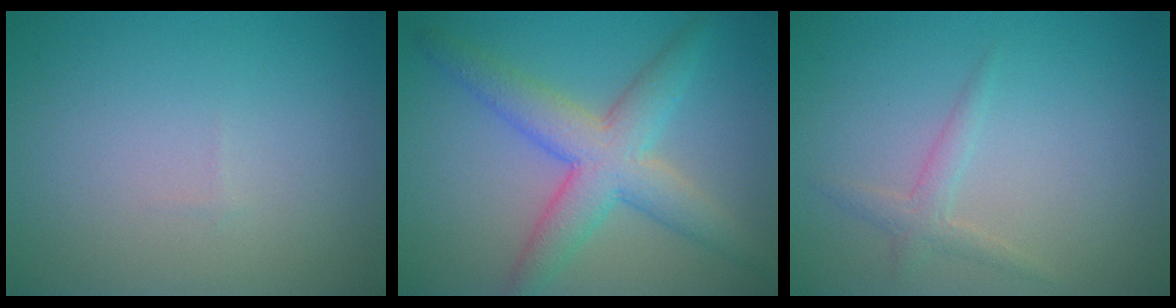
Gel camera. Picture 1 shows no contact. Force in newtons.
{"total": 6.0, "press": 6.0, "slide": 0.1}
{"total": 1.4, "press": 1.4, "slide": 0.0}